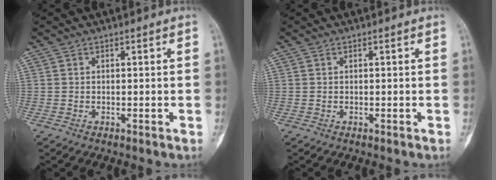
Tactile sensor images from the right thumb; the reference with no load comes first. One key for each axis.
{"total": 0.0}